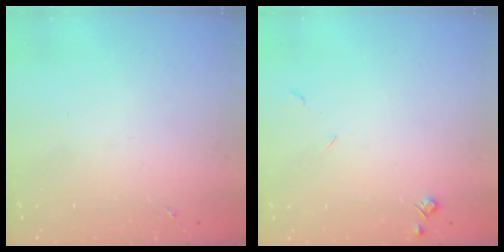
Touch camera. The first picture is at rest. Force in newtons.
{"total": 4.2, "press": 4.2, "slide": 0.7}